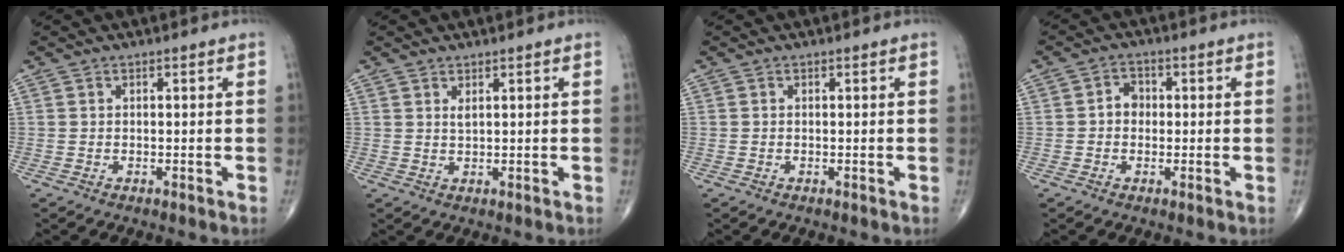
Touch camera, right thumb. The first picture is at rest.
{"total": 1.2, "force": [0.8, 0.4, 0.8], "torque": [-0.010, -0.006, 0.016]}
{"total": 0.0}
{"total": 3.1, "force": [-0.1, 2.6, 1.7], "torque": [-0.012, 0.013, -0.010]}